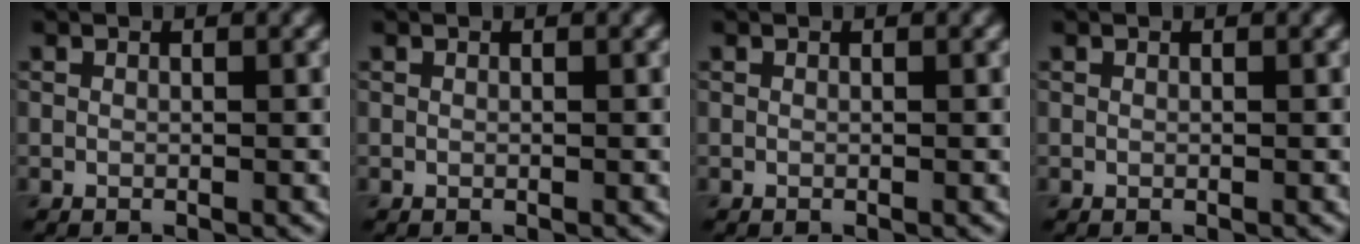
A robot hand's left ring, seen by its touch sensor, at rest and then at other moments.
{"total": 0.0}
{"total": 0.0}
{"total": 0.0}